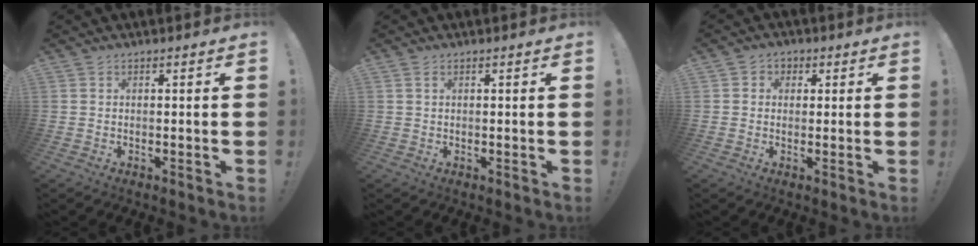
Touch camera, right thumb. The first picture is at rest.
{"total": 1.1, "force": [0.5, 0.4, 0.8], "torque": [-0.012, 0.000, 0.008]}
{"total": 2.8, "force": [0.0, 2.6, 1.0], "torque": [-0.010, 0.004, -0.001]}